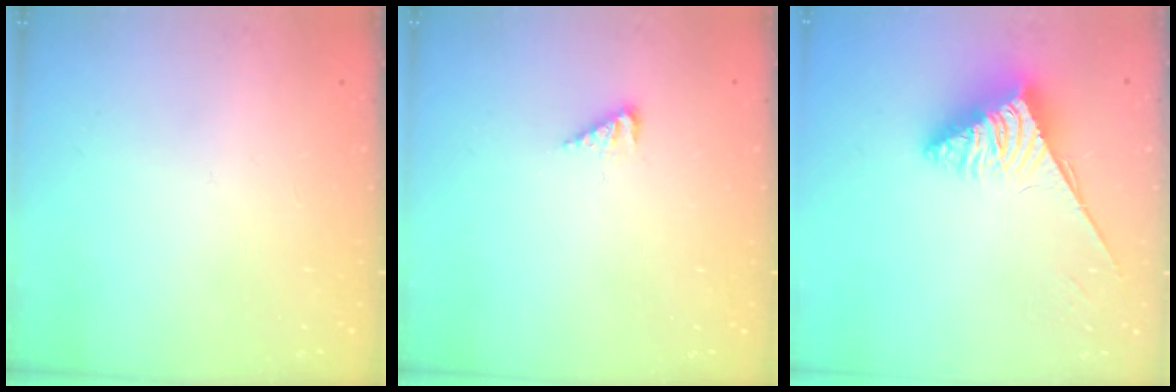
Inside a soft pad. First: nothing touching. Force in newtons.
{"total": 2.4, "press": 2.4, "slide": 0.4}
{"total": 3.7, "press": 3.7, "slide": 0.6}